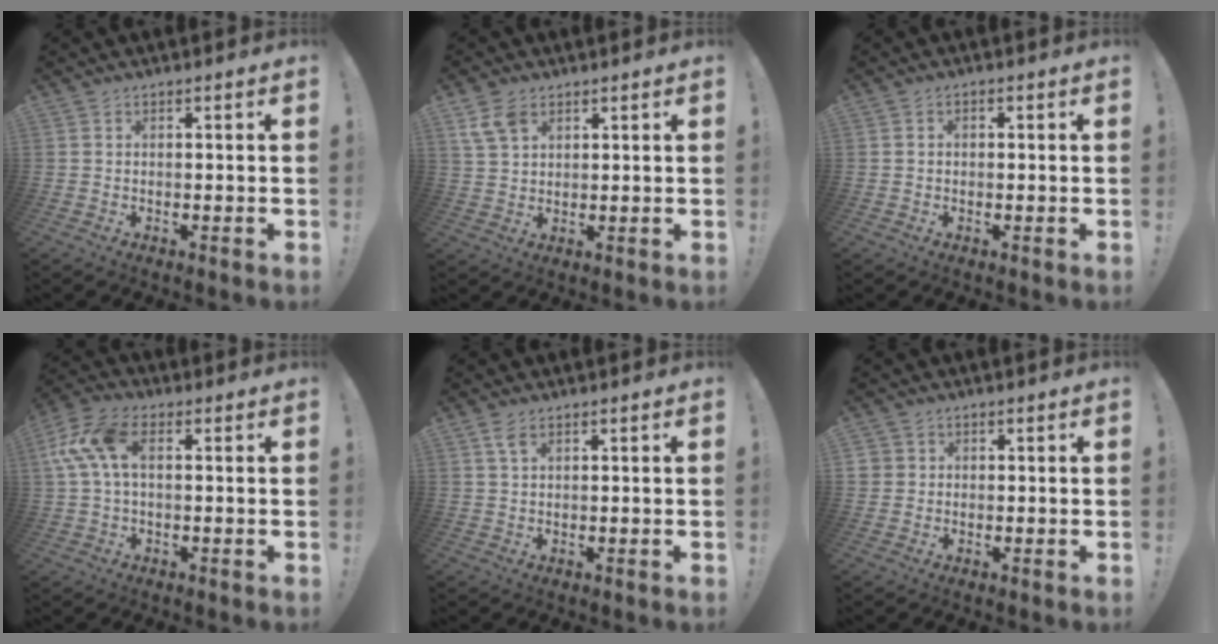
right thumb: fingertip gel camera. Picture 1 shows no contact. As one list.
[{"total": 6.9, "force": [3.8, 4.4, 3.7], "torque": [-0.079, -0.008, 0.075]}, {"total": 1.0, "force": [-0.4, 0.6, 0.6], "torque": [-0.011, 0.005, -0.008]}, {"total": 11.1, "force": [1.8, 6.0, 9.2], "torque": [-0.203, 0.008, 0.037]}, {"total": 3.1, "force": [1.6, 1.4, 2.3], "torque": [-0.041, -0.002, 0.028]}, {"total": 2.3, "force": [0.1, 2.3, 0.3], "torque": [-0.005, 0.004, 0.003]}]